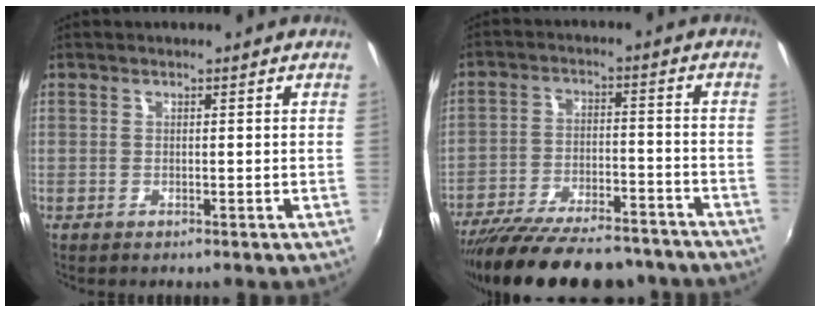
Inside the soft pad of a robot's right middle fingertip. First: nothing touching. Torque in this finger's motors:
{"motor_torque": [1.06, -1.08, 0.65, 0.20]}